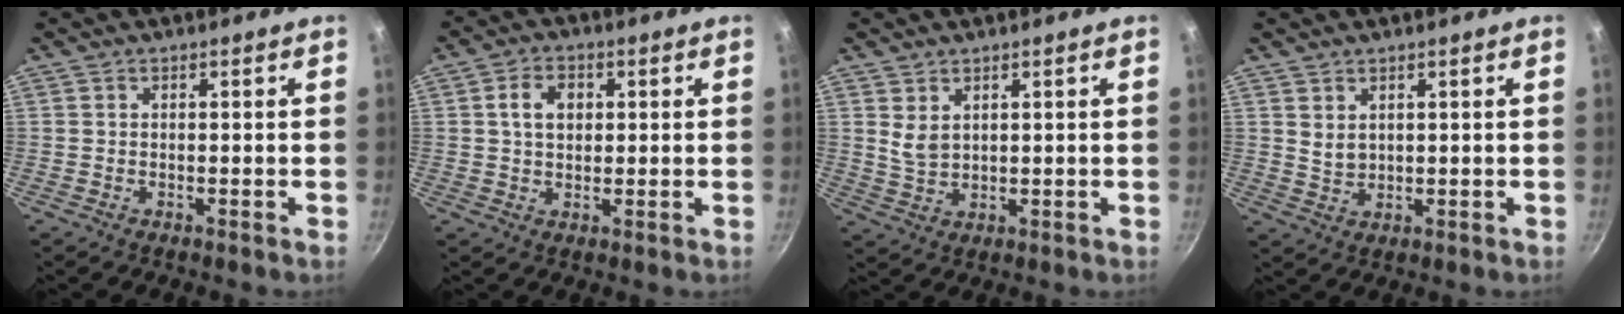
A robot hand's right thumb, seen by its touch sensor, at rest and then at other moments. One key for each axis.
{"total": 5.4, "fx": 1.1, "fy": 3.9, "fz": 3.5, "tx": -0.042, "ty": 0.006, "tz": 0.017}
{"total": 3.7, "fx": 1.8, "fy": 2.2, "fz": 2.4, "tx": -0.040, "ty": -0.015, "tz": 0.040}
{"total": 2.7, "fx": 1.5, "fy": 1.8, "fz": 1.5, "tx": -0.022, "ty": -0.011, "tz": 0.033}